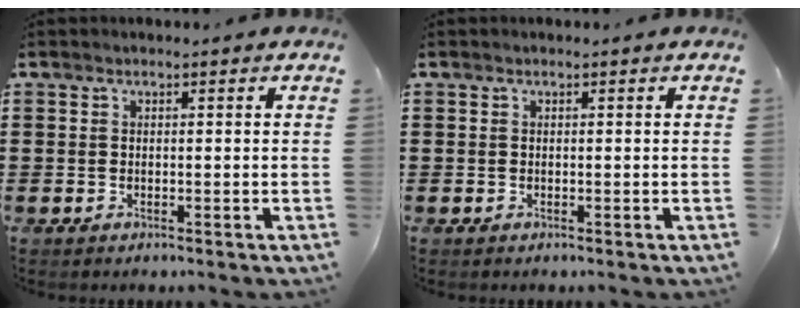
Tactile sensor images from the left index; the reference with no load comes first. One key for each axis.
{"total": 0.0}